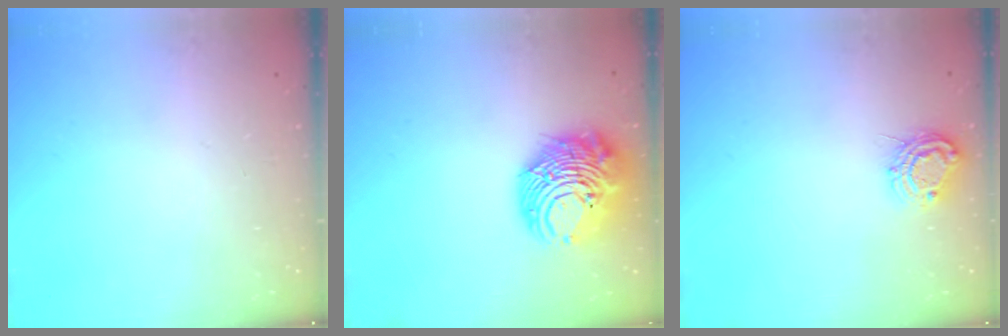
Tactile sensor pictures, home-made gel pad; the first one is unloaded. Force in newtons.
{"total": 13.5, "press": 13.4, "slide": 1.8}
{"total": 8.8, "press": 8.8, "slide": 0.5}